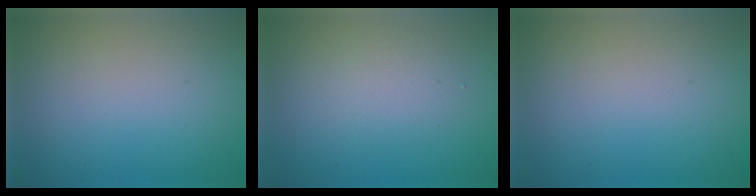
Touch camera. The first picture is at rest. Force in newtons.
{"total": 2.2, "press": 2.2, "slide": 0.1}
{"total": 0.0}